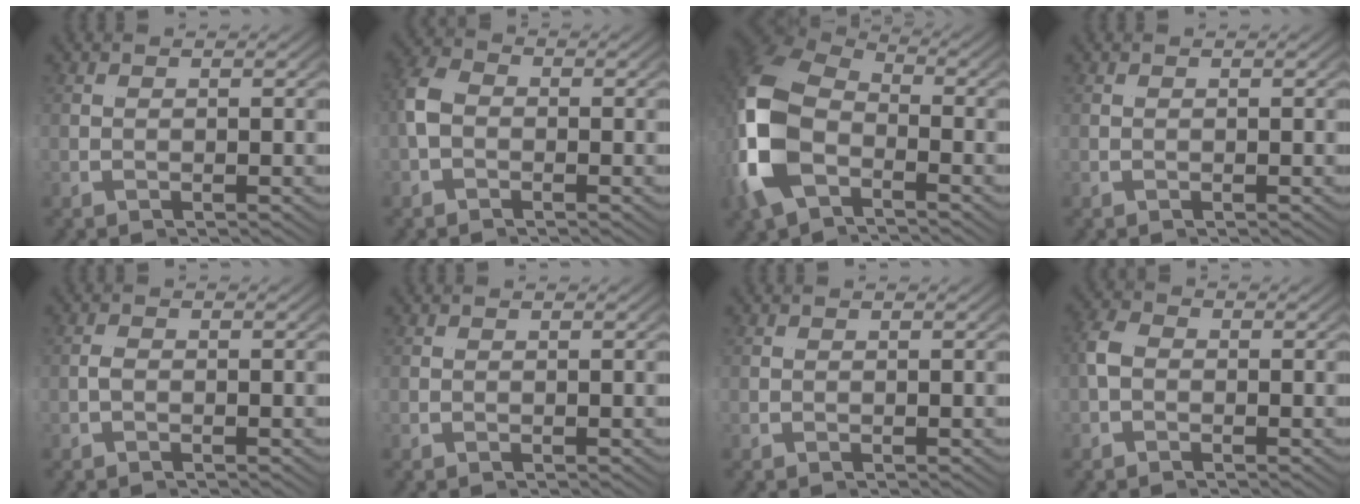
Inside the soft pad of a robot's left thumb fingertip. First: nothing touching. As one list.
[{"total": 4.1, "force": [0.3, 3.3, 2.4], "torque": [-0.057, 0.003, -0.004]}, {"total": 12.3, "force": [-1.4, 8.4, 8.8], "torque": [-0.237, -0.016, -0.025]}, {"total": 0.0}, {"total": 0.5, "force": [-0.4, 0.1, 0.2], "torque": [-0.010, 0.000, -0.011]}, {"total": 0.0}, {"total": 0.0}, {"total": 2.7, "force": [0.2, 2.3, 1.4], "torque": [-0.037, 0.003, -0.005]}]